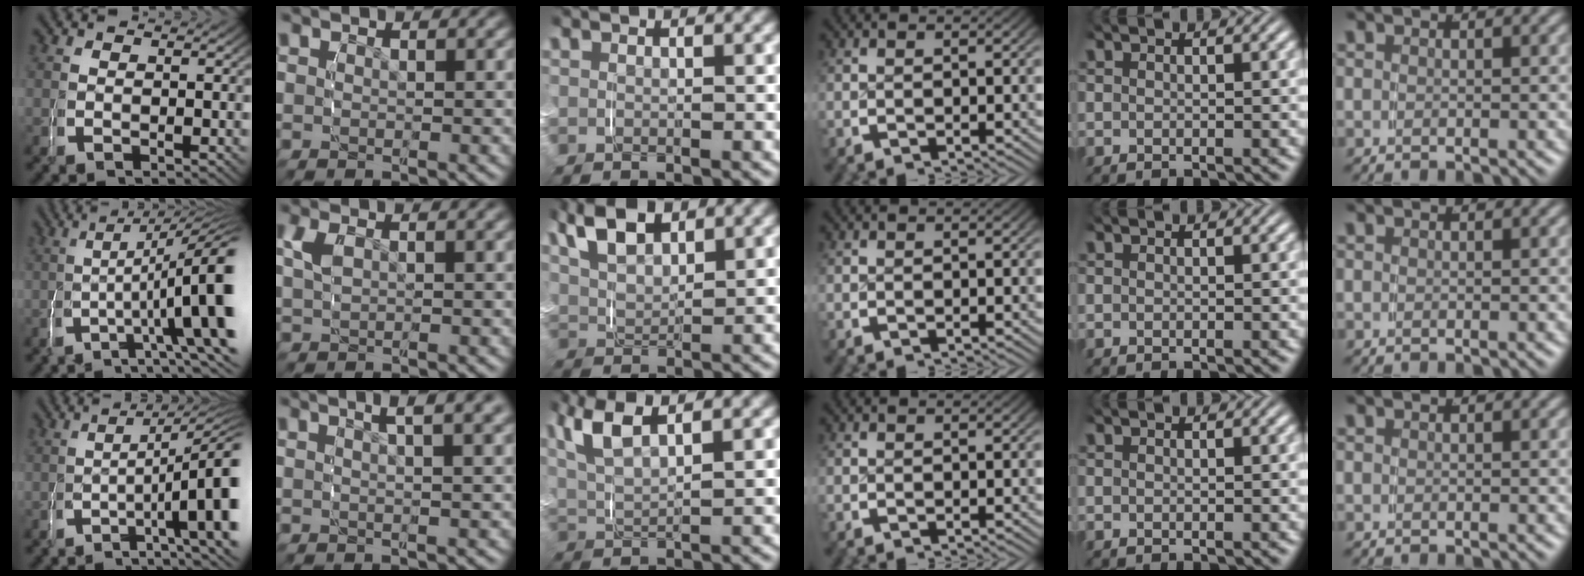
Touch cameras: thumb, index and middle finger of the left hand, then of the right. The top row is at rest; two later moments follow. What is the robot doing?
{"motion": "grasp_and_lifting", "object": "keyboard"}